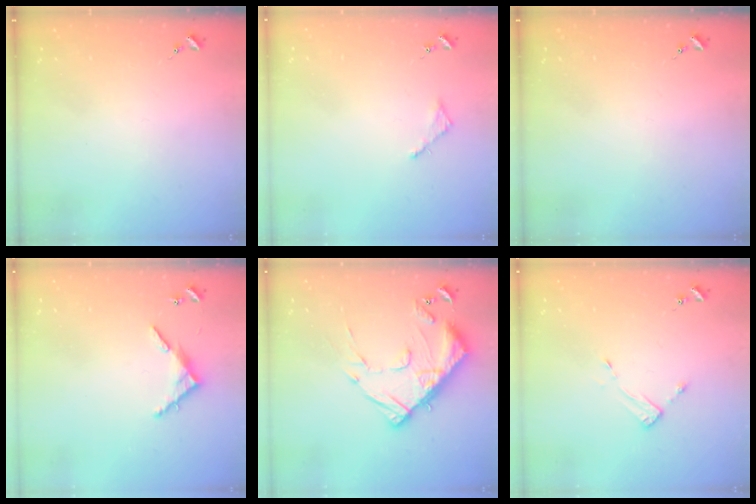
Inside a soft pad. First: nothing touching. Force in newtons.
{"total": 2.8, "press": 2.7, "slide": 0.3}
{"total": 0.0}
{"total": 6.9, "press": 6.9, "slide": 0.5}
{"total": 16.6, "press": 16.6, "slide": 1.4}
{"total": 3.5, "press": 3.5, "slide": 0.1}